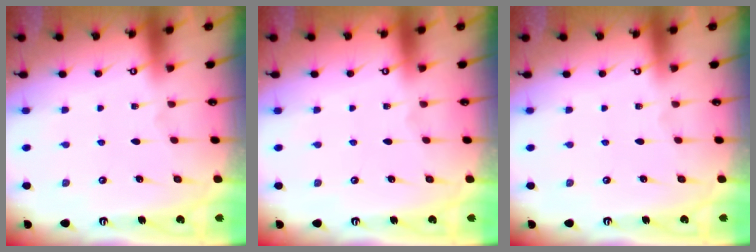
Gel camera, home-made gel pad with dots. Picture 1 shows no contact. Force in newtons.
{"total": 0.0}
{"total": 0.0}